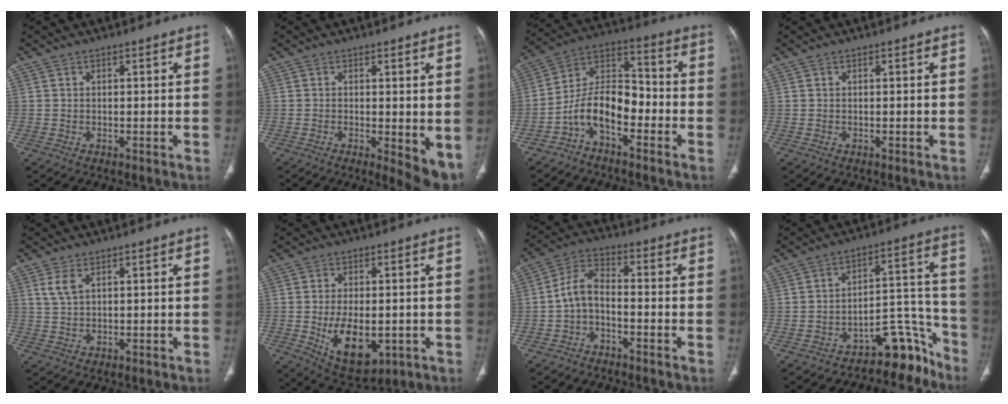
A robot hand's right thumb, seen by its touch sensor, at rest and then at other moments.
{"total": 6.4, "force": [-0.5, 2.4, 6.0], "torque": [-0.076, -0.017, -0.005]}
{"total": 11.2, "force": [-4.9, 6.0, 8.1], "torque": [-0.136, 0.073, -0.099]}
{"total": 0.0}
{"total": 2.8, "force": [1.4, 1.3, 2.1], "torque": [-0.048, 0.003, 0.036]}
{"total": 11.4, "force": [-2.3, 6.4, 9.2], "torque": [-0.133, -0.010, -0.018]}
{"total": 6.2, "force": [-2.1, 3.4, 4.8], "torque": [-0.091, 0.034, -0.052]}
{"total": 11.5, "force": [-9.4, 5.1, 4.2], "torque": [0.000, 0.139, -0.138]}